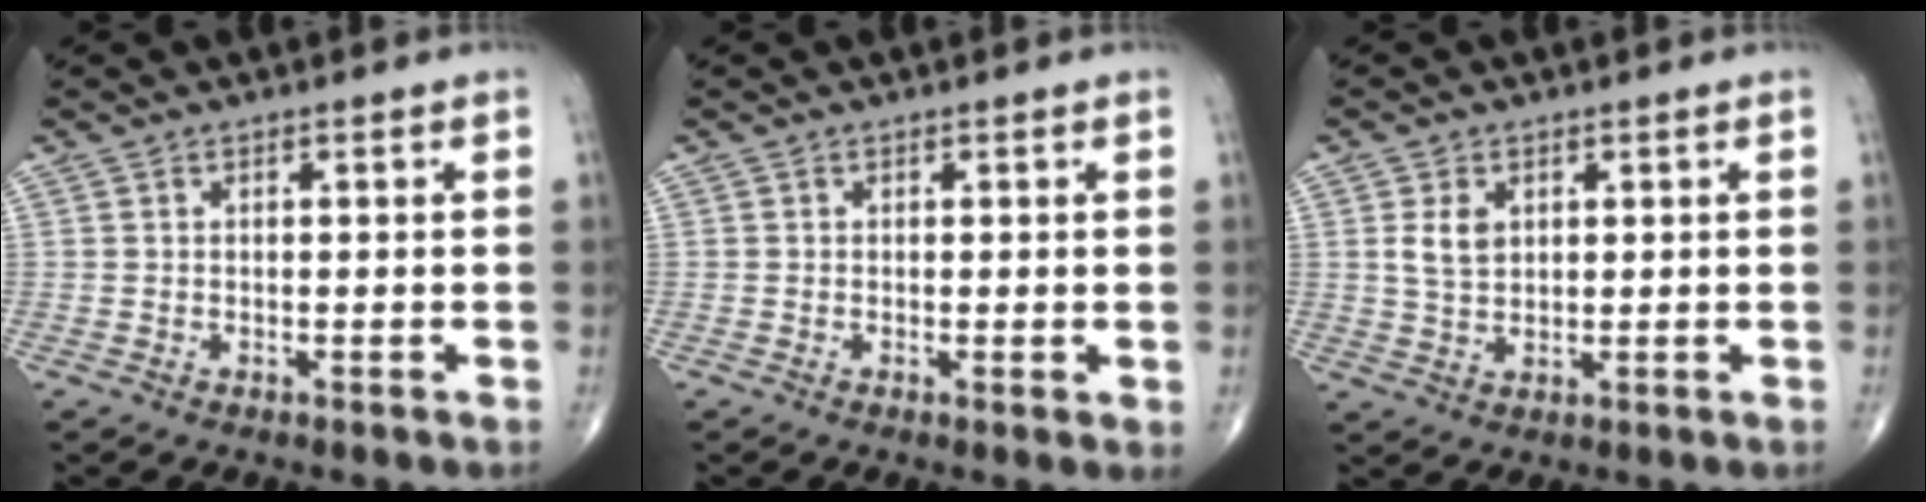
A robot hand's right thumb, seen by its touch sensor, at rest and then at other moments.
{"total": 1.2, "force": [0.1, 0.3, 1.2], "torque": [-0.020, -0.006, -0.002]}
{"total": 4.3, "force": [1.3, 3.0, 2.8], "torque": [-0.043, -0.007, 0.028]}